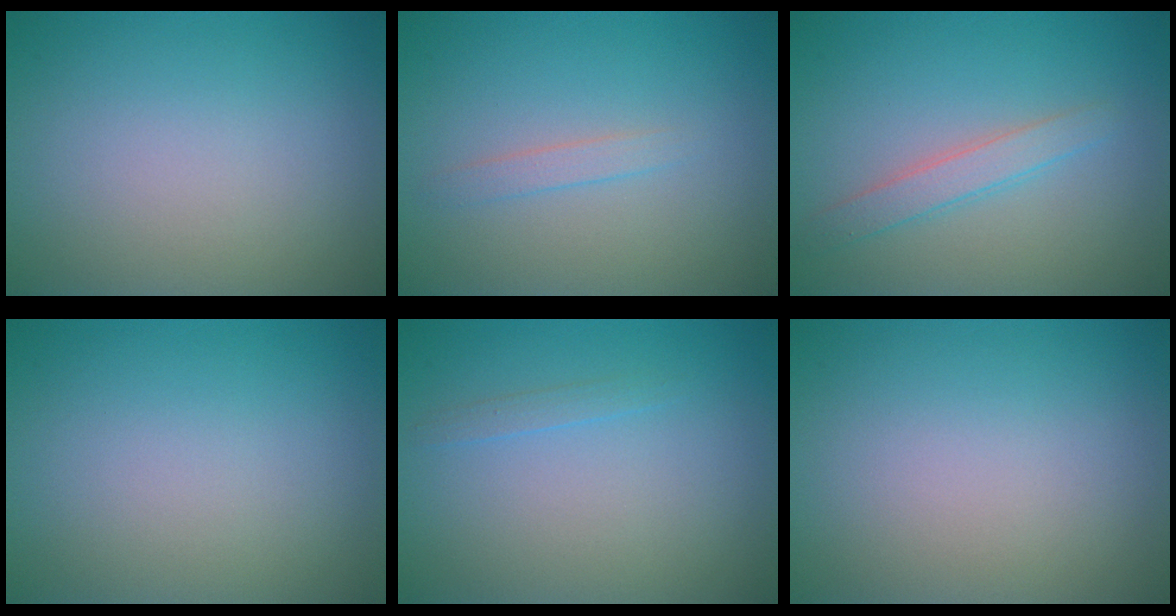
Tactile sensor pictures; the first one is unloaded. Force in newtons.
{"total": 1.1, "press": 1.1, "slide": 0.0}
{"total": 2.0, "press": 2.0, "slide": 0.1}
{"total": 0.0}
{"total": 0.7, "press": 0.7, "slide": 0.1}
{"total": 0.0}